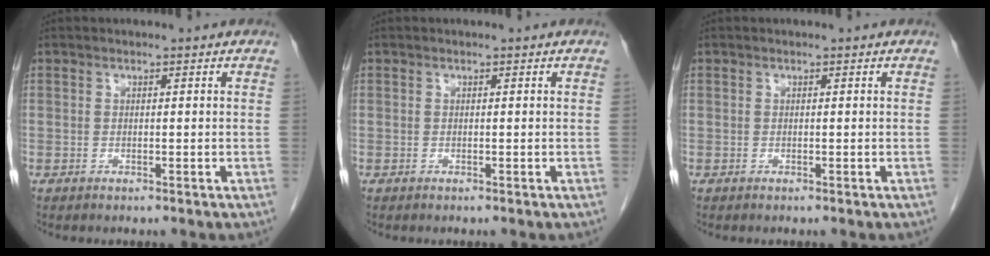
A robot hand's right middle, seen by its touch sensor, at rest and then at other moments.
{"total": 0.0}
{"total": 0.0}